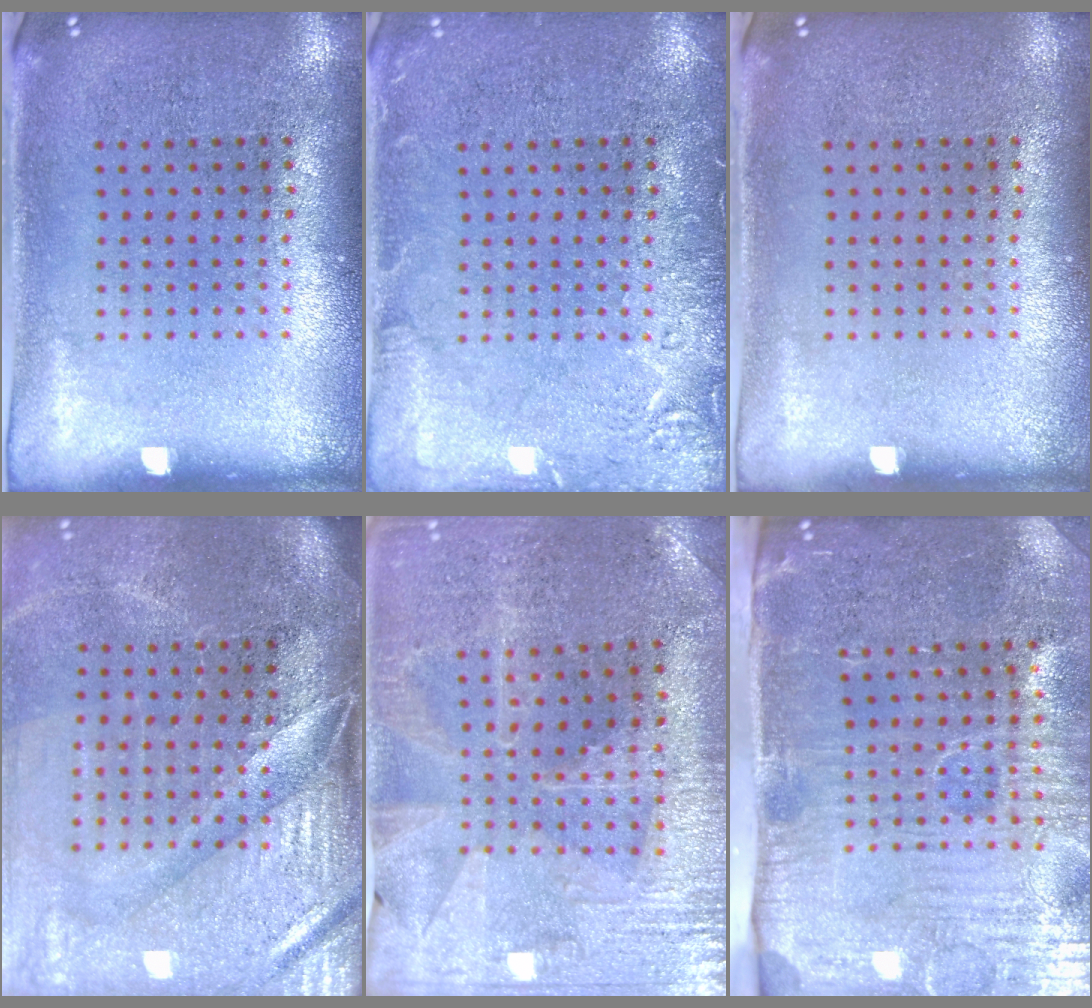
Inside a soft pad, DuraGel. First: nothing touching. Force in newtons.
{"total": 2.7, "press": 2.7, "slide": 0.5}
{"total": 0.0}
{"total": 4.6, "press": 3.9, "slide": 2.4}
{"total": 1.4, "press": 1.3, "slide": 0.4}
{"total": 5.2, "press": 4.4, "slide": 2.8}